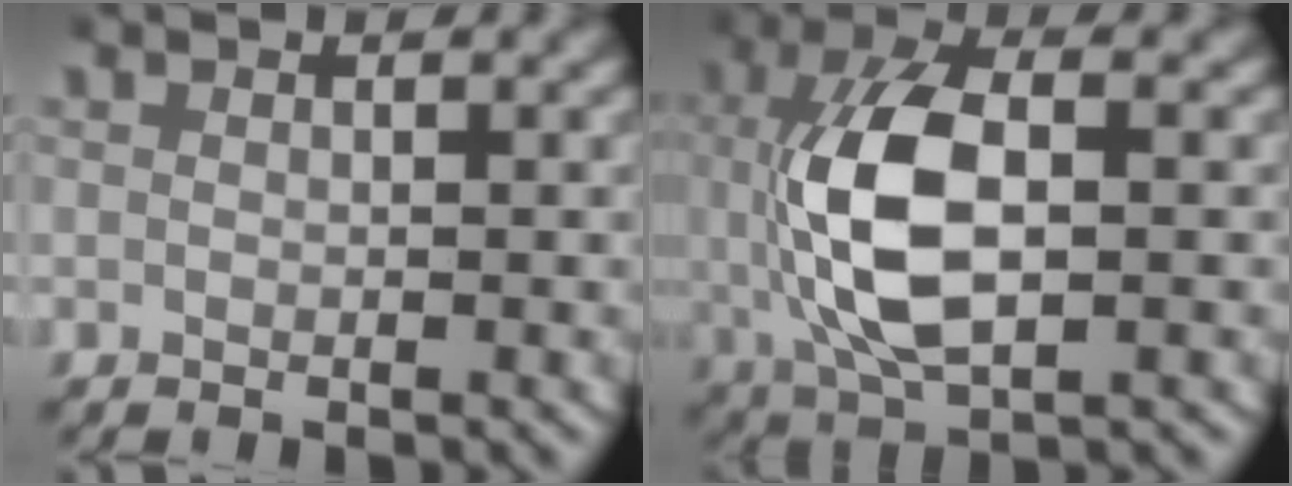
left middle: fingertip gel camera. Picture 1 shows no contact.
{"total": 8.1, "force": [0.1, 3.6, 7.2], "torque": [-0.156, 0.004, 0.004]}